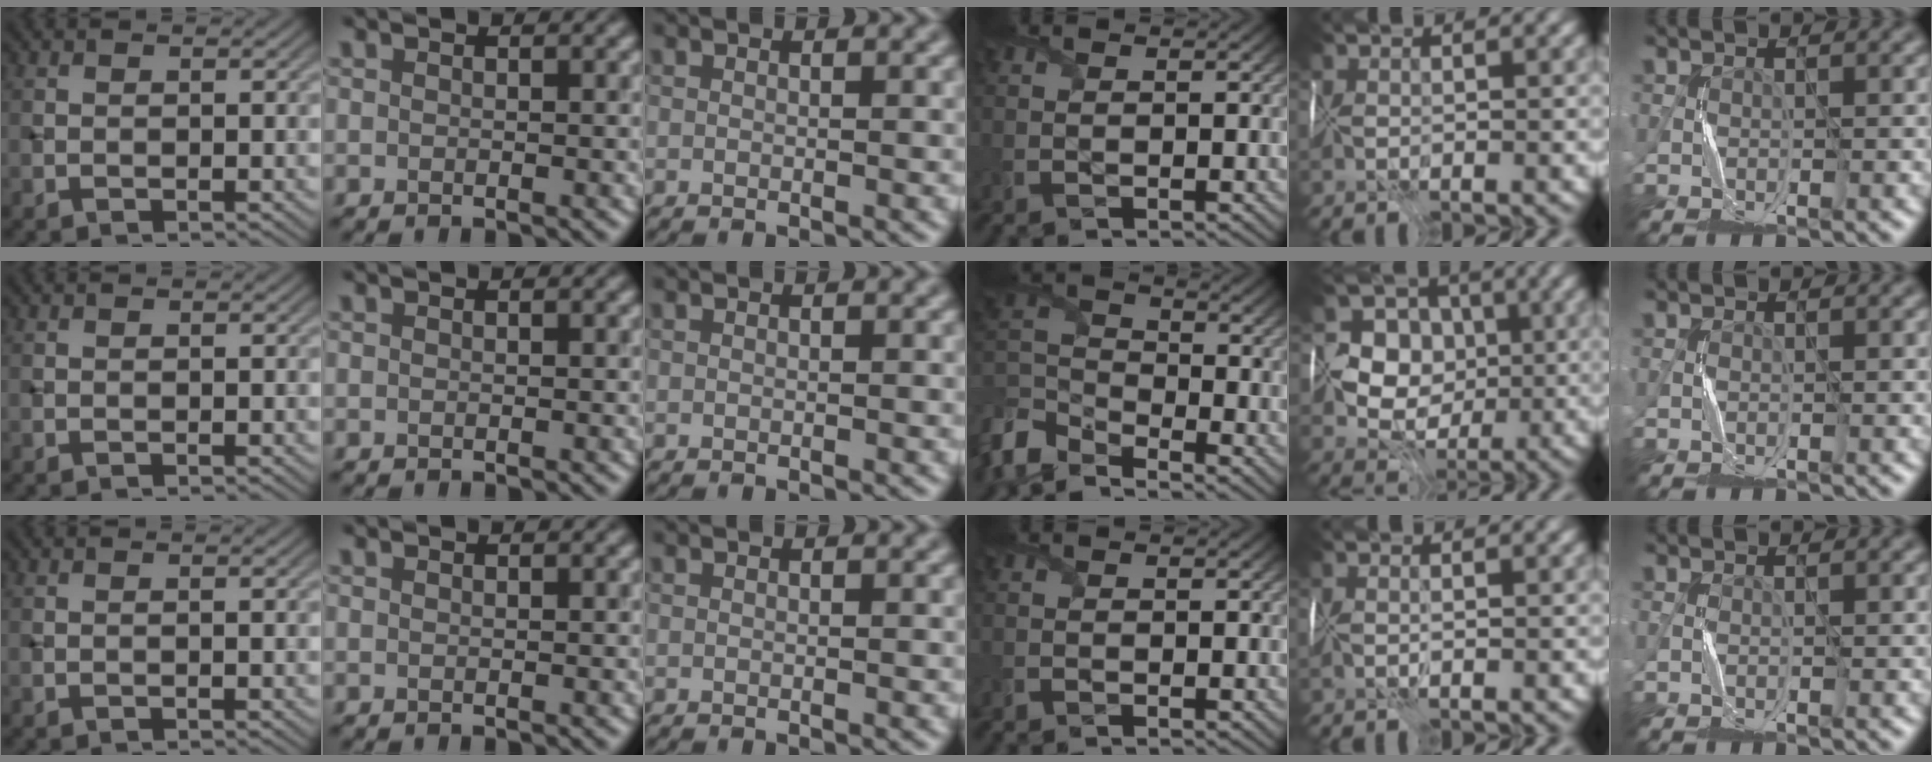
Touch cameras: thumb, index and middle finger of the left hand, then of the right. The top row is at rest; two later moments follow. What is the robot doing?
{"motion": "fold", "object": "map"}